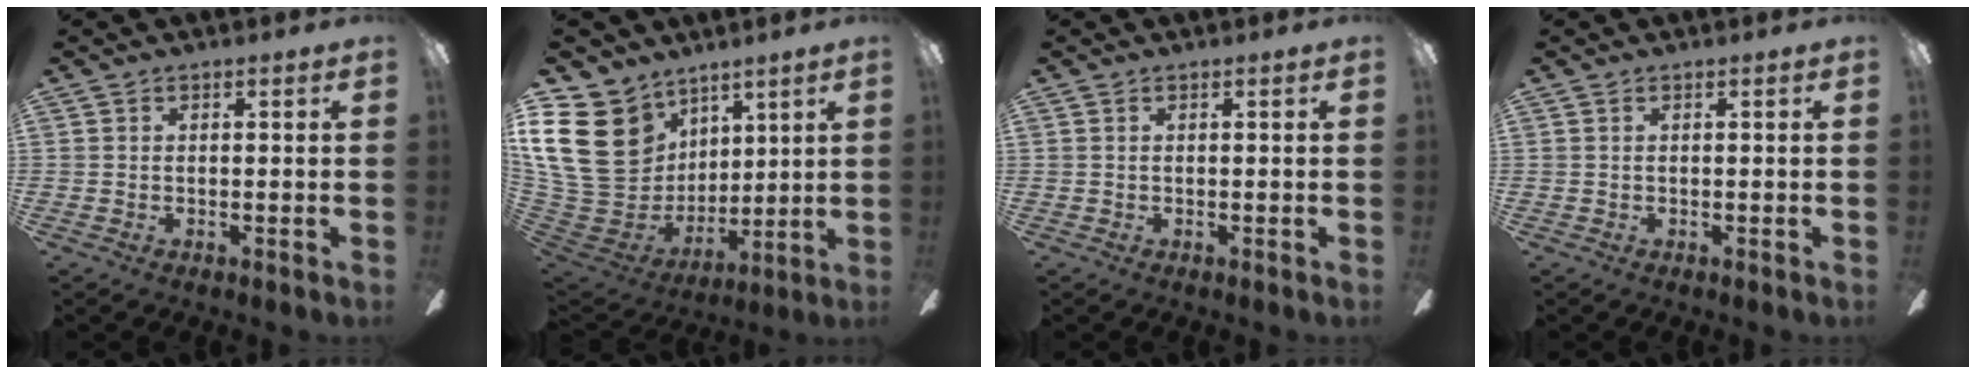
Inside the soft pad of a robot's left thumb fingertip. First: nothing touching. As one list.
[{"total": 22.2, "force": [8.0, 17.5, 11.1], "torque": [-0.253, -0.041, 0.162]}, {"total": 0.0}, {"total": 0.0}]